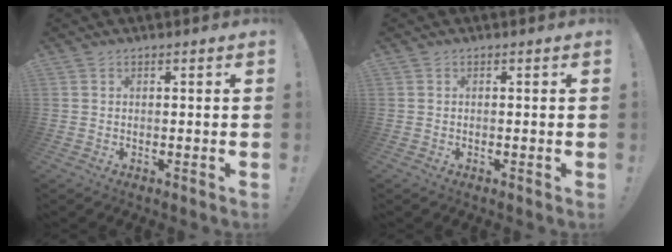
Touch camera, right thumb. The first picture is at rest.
{"total": 0.0}